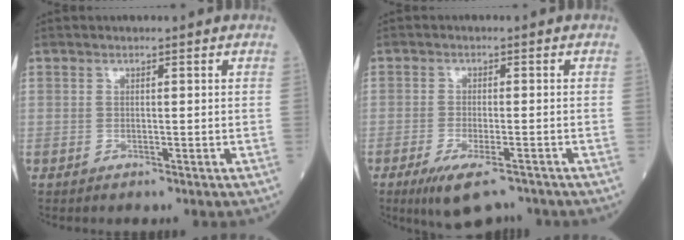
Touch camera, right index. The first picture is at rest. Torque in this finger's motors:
{"motor_torque": [0.14, -0.24, 0.15, 0.03]}